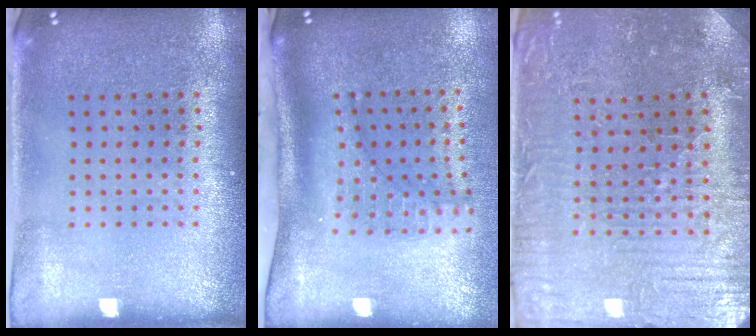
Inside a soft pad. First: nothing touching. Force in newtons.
{"total": 2.1, "press": 1.5, "slide": 1.5}
{"total": 2.3, "press": 2.2, "slide": 0.4}